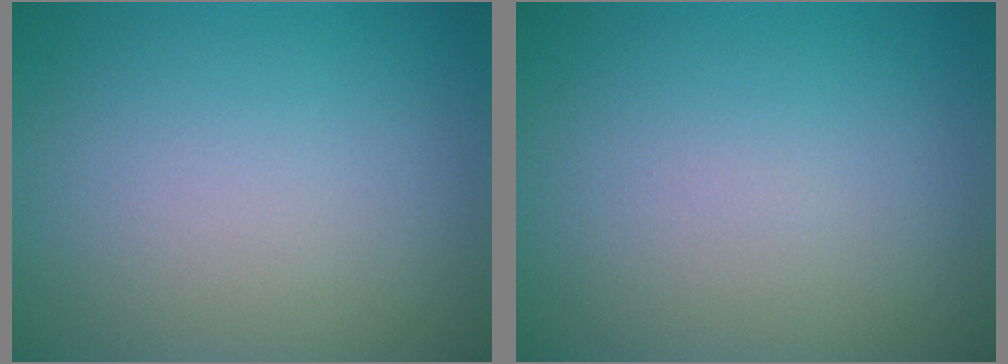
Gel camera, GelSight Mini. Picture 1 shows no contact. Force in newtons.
{"total": 0.0}